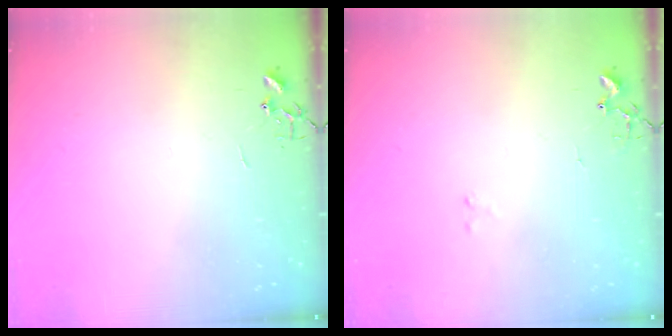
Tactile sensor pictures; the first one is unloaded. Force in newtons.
{"total": 8.6, "press": 8.5, "slide": 0.7}